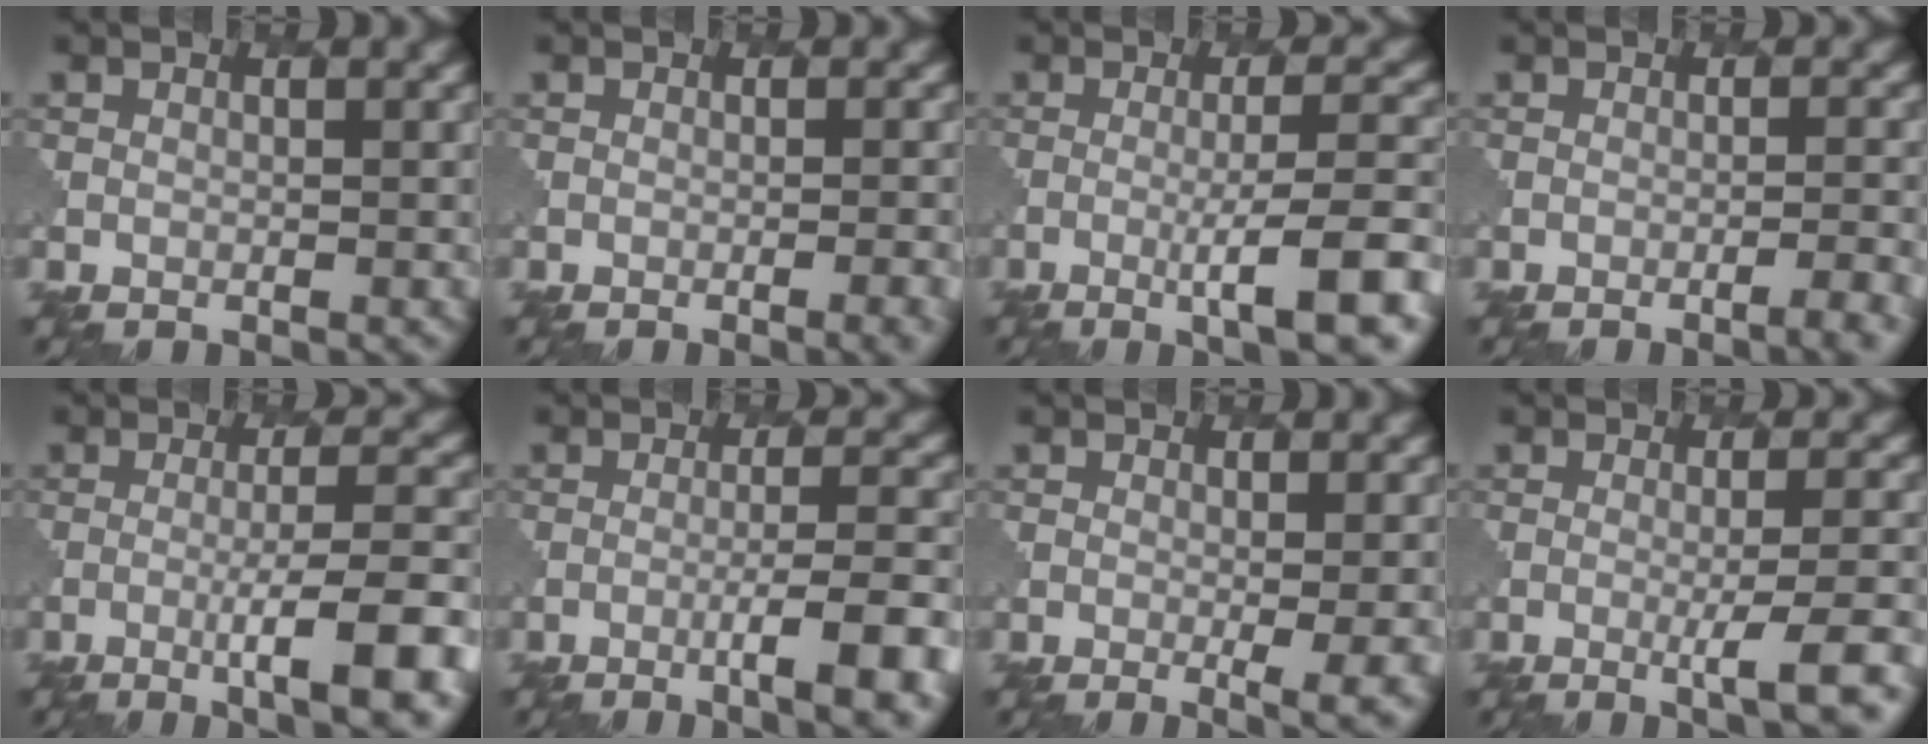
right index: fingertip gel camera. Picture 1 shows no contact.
{"total": 2.9, "force": [-1.3, 0.9, 2.4], "torque": [-0.010, 0.013, -0.018]}
{"total": 6.6, "force": [-2.4, 0.9, 6.1], "torque": [-0.088, 0.009, -0.047]}
{"total": 3.7, "force": [-2.3, 0.9, 2.7], "torque": [-0.020, 0.017, -0.035]}
{"total": 8.0, "force": [-3.4, 1.4, 7.1], "torque": [-0.097, 0.006, -0.054]}
{"total": 7.0, "force": [-3.4, 1.3, 6.0], "torque": [-0.080, 0.006, -0.049]}
{"total": 4.4, "force": [-0.6, 1.3, 4.2], "torque": [-0.052, -0.010, -0.005]}
{"total": 4.2, "force": [-1.4, 0.5, 3.9], "torque": [-0.057, 0.003, -0.031]}